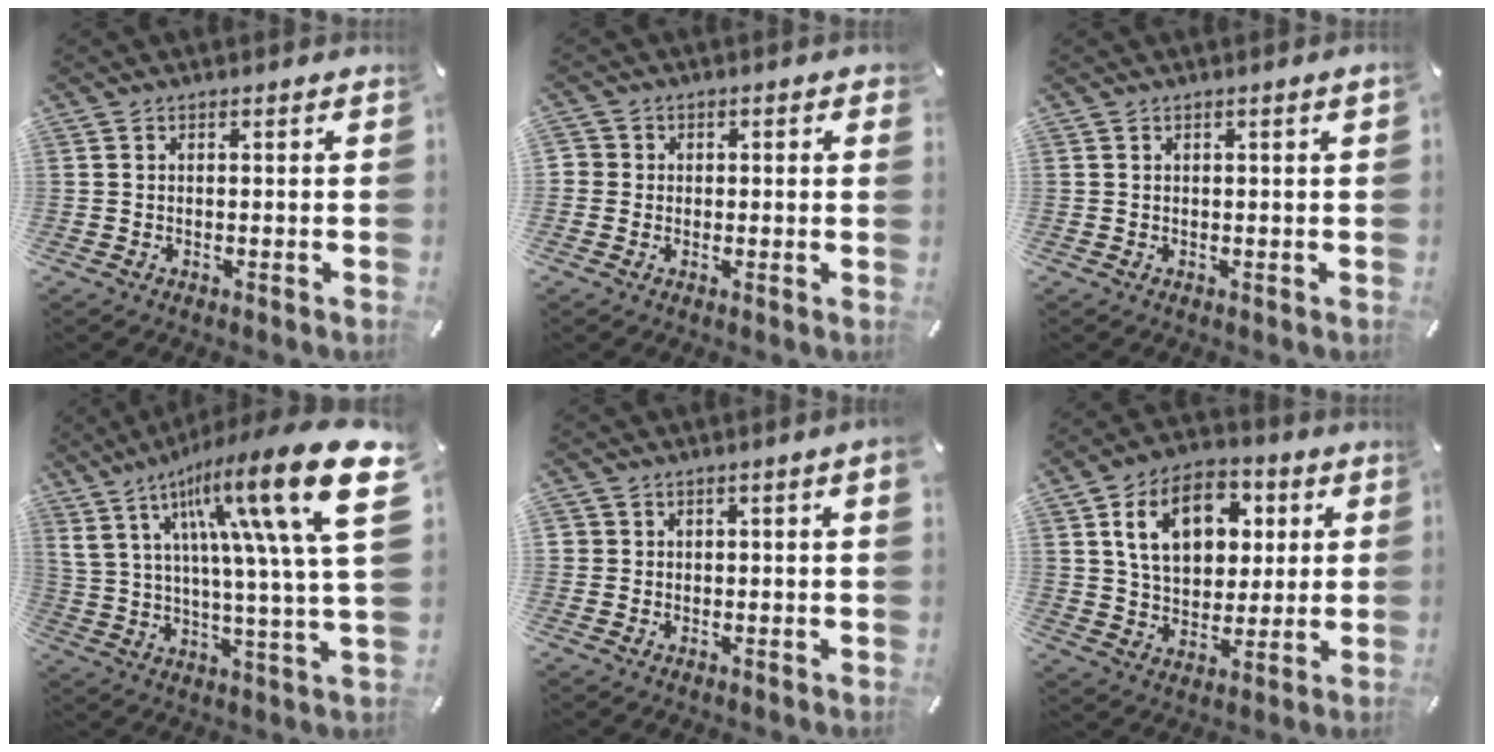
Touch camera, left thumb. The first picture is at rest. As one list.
[{"total": 1.8, "force": [-0.1, 1.7, 0.5], "torque": [-0.011, 0.005, -0.005]}, {"total": 1.1, "force": [0.4, 0.0, 1.0], "torque": [-0.017, 0.001, 0.006]}, {"total": 27.1, "force": [11.2, 6.3, 23.9], "torque": [-0.398, -0.064, 0.170]}, {"total": 1.4, "force": [0.6, 0.8, 1.0], "torque": [-0.021, 0.002, 0.009]}, {"total": 14.6, "force": [5.0, 10.6, 8.6], "torque": [-0.142, 0.004, 0.094]}]